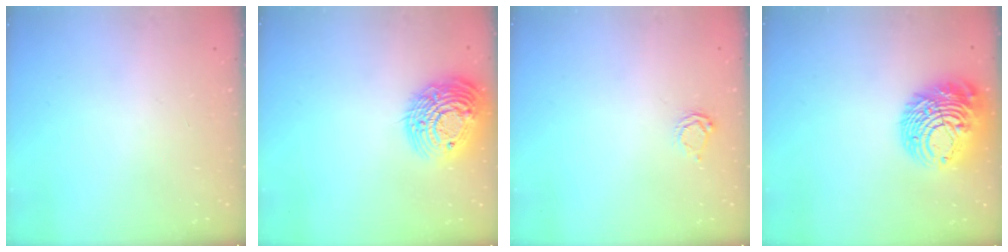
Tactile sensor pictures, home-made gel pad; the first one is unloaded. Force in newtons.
{"total": 19.1, "press": 19.0, "slide": 1.5}
{"total": 2.3, "press": 2.3, "slide": 0.2}
{"total": 14.8, "press": 14.7, "slide": 1.4}